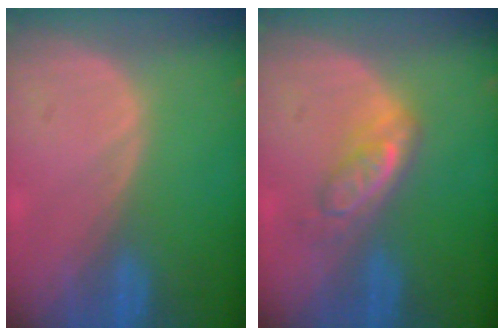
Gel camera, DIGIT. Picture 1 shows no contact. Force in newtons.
{"total": 5.0, "press": 4.6, "slide": 2.0}